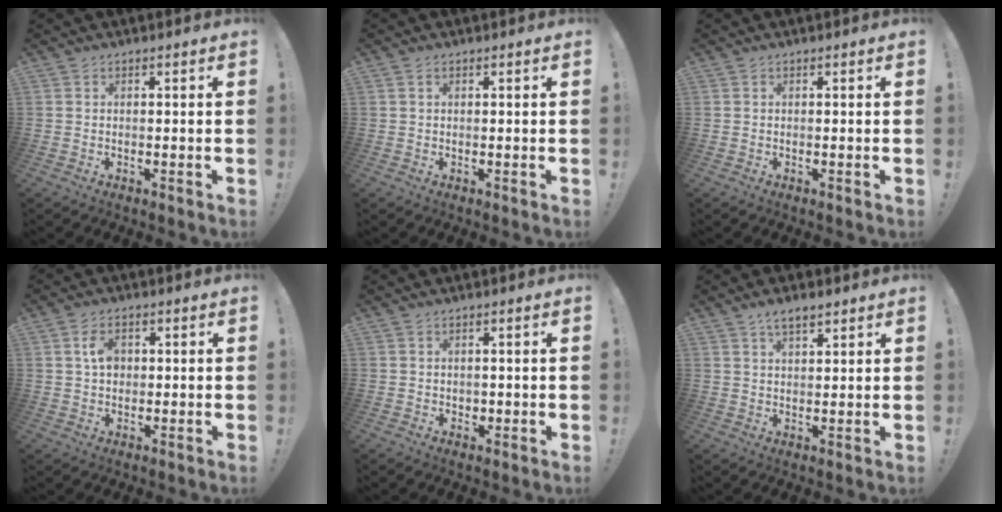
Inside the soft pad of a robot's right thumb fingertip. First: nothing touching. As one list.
[{"total": 0.8, "force": [0.4, 0.5, 0.5], "torque": [-0.013, 0.004, 0.008]}, {"total": 0.0}, {"total": 5.4, "force": [0.9, 3.8, 3.7], "torque": [-0.051, 0.004, 0.014]}, {"total": 1.0, "force": [0.1, 1.0, 0.3], "torque": [0.002, 0.000, 0.000]}, {"total": 4.7, "force": [3.2, 1.8, 2.9], "torque": [-0.041, -0.017, 0.057]}]